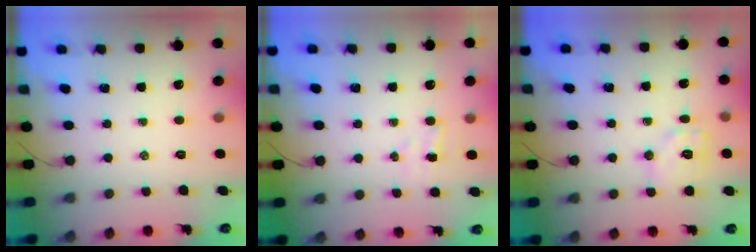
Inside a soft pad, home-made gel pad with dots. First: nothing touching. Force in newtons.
{"total": 3.7, "press": 3.5, "slide": 1.1}
{"total": 9.5, "press": 9.5, "slide": 0.4}